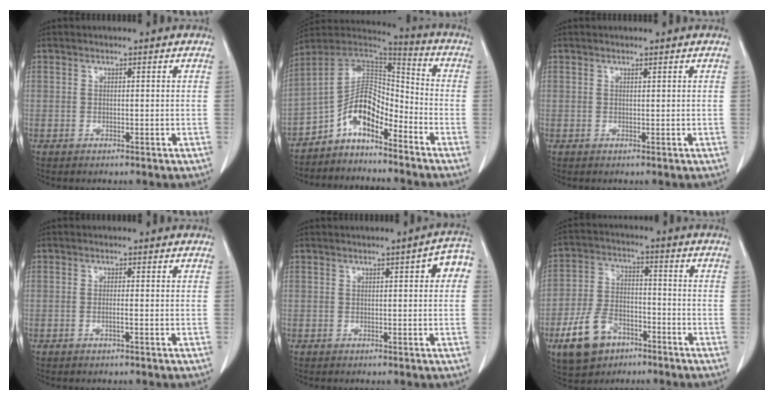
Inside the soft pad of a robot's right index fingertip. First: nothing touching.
{"total": 9.7, "force": [-6.2, 4.1, 6.2], "torque": [-0.108, 0.039, -0.116]}
{"total": 0.0}
{"total": 1.1, "force": [-0.4, -0.1, 1.0], "torque": [-0.022, 0.000, -0.007]}
{"total": 4.0, "force": [0.9, 1.0, 3.7], "torque": [-0.040, 0.013, 0.005]}
{"total": 10.6, "force": [-5.8, 6.7, 5.8], "torque": [-0.130, 0.006, -0.099]}